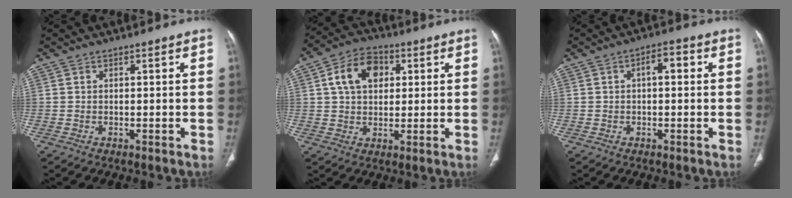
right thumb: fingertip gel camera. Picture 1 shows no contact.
{"total": 10.3, "force": [2.8, 7.2, 6.7], "torque": [-0.097, 0.008, 0.044]}
{"total": 3.7, "force": [0.6, 1.7, 3.2], "torque": [-0.043, 0.013, 0.005]}